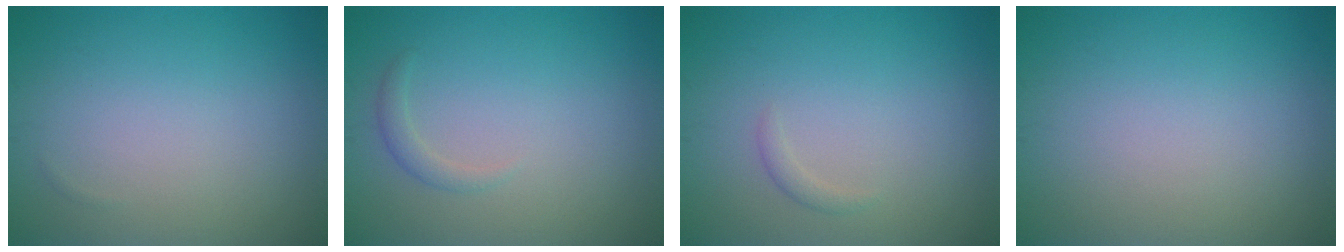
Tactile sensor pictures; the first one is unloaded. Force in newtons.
{"total": 1.1, "press": 1.1, "slide": 0.0}
{"total": 0.8, "press": 0.8, "slide": 0.1}
{"total": 0.0}